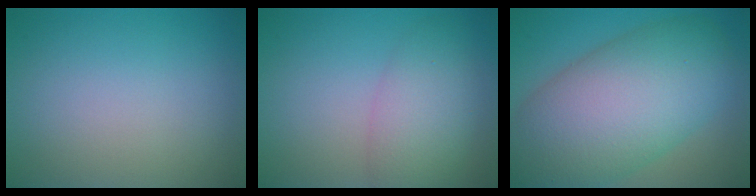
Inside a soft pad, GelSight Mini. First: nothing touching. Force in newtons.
{"total": 4.6, "press": 4.6, "slide": 0.2}
{"total": 13.0, "press": 12.9, "slide": 0.8}